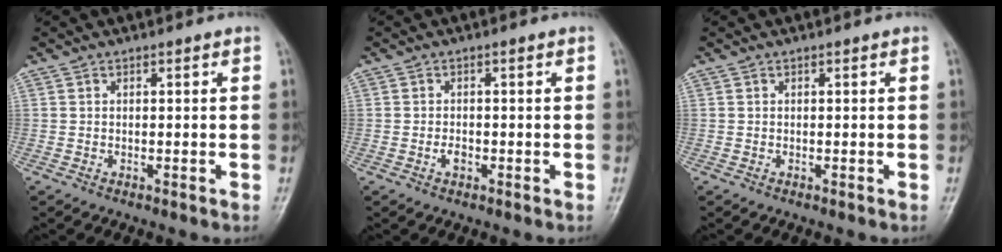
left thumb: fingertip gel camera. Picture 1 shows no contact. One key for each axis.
{"total": 1.5, "fx": -0.6, "fy": 0.9, "fz": 1.1, "tx": -0.016, "ty": 0.001, "tz": -0.012}
{"total": 0.0}